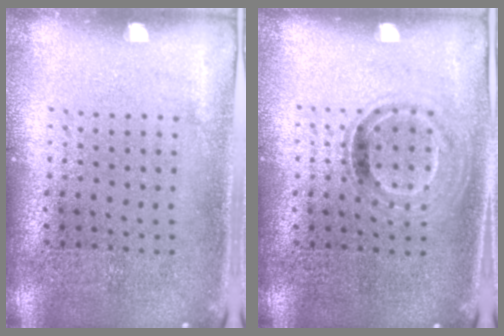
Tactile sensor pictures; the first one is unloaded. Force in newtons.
{"total": 0.9, "press": 0.8, "slide": 0.4}